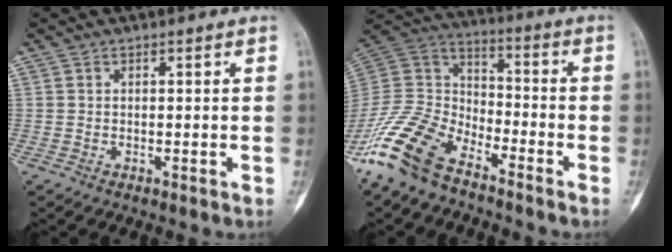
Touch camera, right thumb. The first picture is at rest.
{"total": 16.2, "force": [-11.4, 7.7, 8.5], "torque": [-0.168, 0.066, -0.229]}